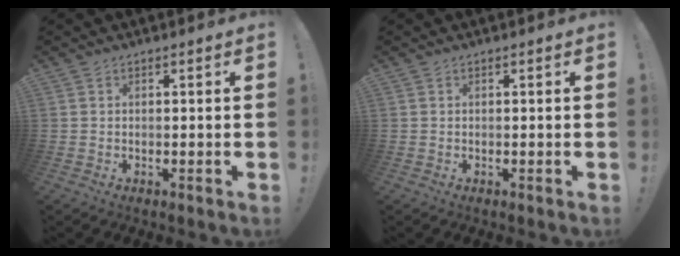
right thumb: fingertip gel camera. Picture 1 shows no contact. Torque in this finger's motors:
{"motor_torque": [-0.03, 0.03, -0.08, 0.02, 0.01]}